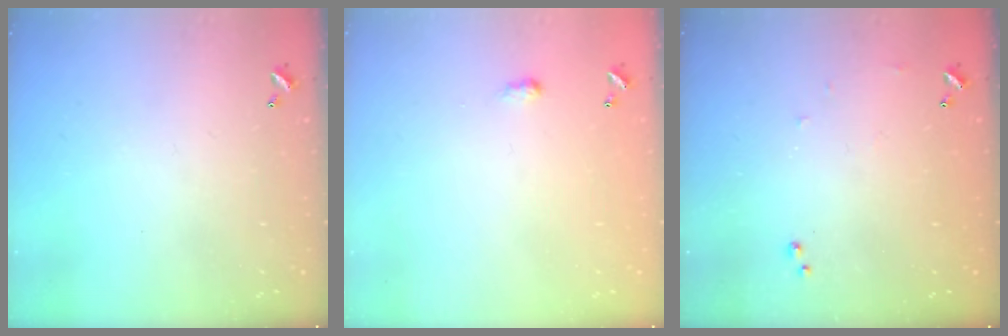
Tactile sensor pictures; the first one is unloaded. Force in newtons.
{"total": 1.6, "press": 1.5, "slide": 0.4}
{"total": 6.4, "press": 6.4, "slide": 0.8}